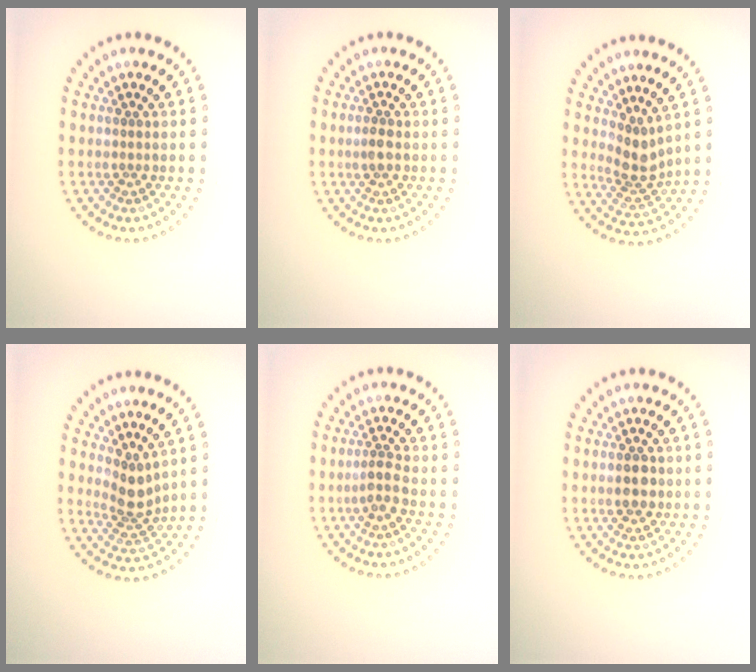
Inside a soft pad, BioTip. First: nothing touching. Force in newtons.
{"total": 1.3, "press": 1.3, "slide": 0.2}
{"total": 2.8, "press": 2.2, "slide": 1.8}
{"total": 2.9, "press": 2.1, "slide": 2.0}
{"total": 1.9, "press": 1.5, "slide": 1.2}
{"total": 2.2, "press": 2.2, "slide": 0.0}